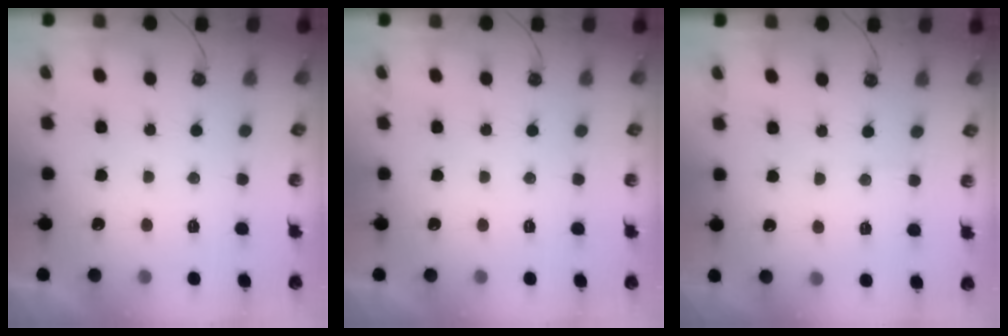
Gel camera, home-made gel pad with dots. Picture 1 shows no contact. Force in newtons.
{"total": 0.0}
{"total": 4.2, "press": 4.1, "slide": 0.7}